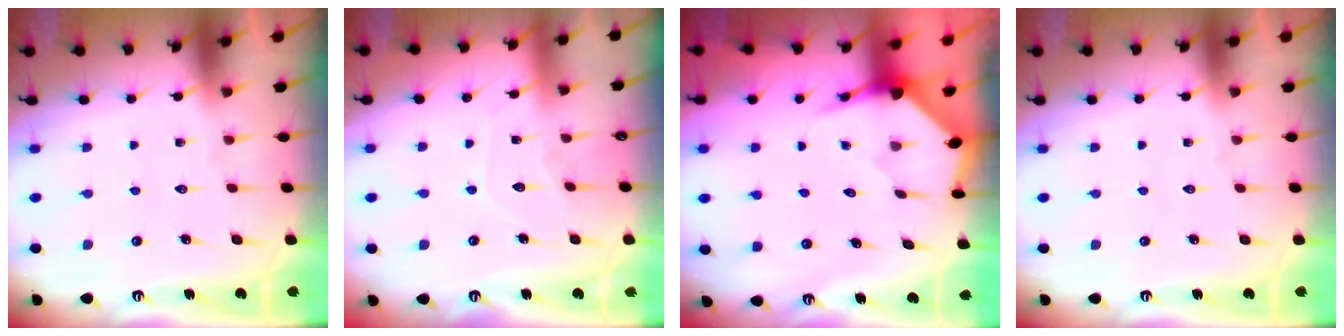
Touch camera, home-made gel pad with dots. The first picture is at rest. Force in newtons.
{"total": 6.1, "press": 6.1, "slide": 0.6}
{"total": 3.7, "press": 3.7, "slide": 0.4}
{"total": 0.0}